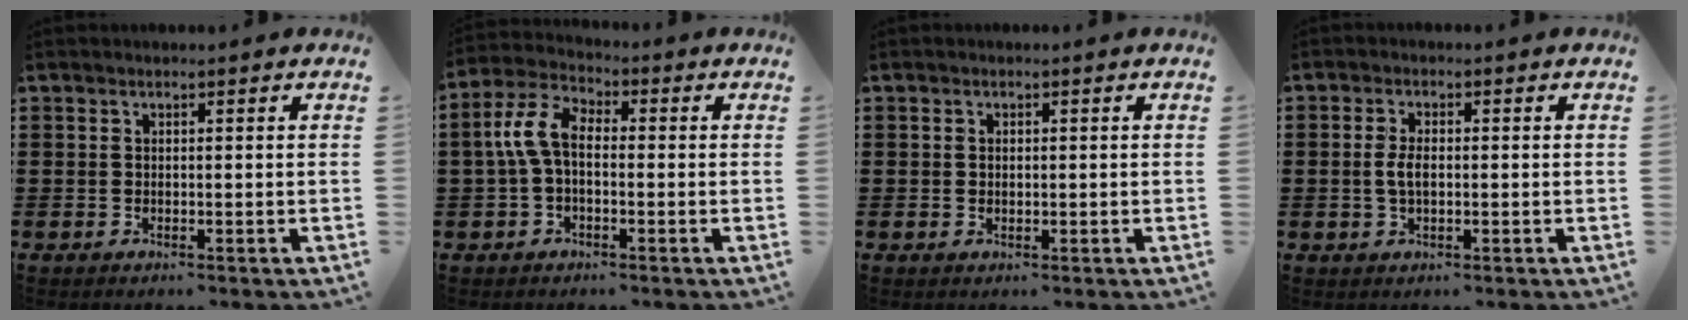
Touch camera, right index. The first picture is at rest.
{"total": 6.7, "force": [-0.2, 3.6, 5.6], "torque": [-0.141, 0.000, -0.014]}
{"total": 0.6, "force": [0.3, 0.4, 0.3], "torque": [-0.008, 0.004, 0.006]}
{"total": 2.9, "force": [-0.2, 1.4, 2.5], "torque": [-0.057, 0.002, -0.007]}